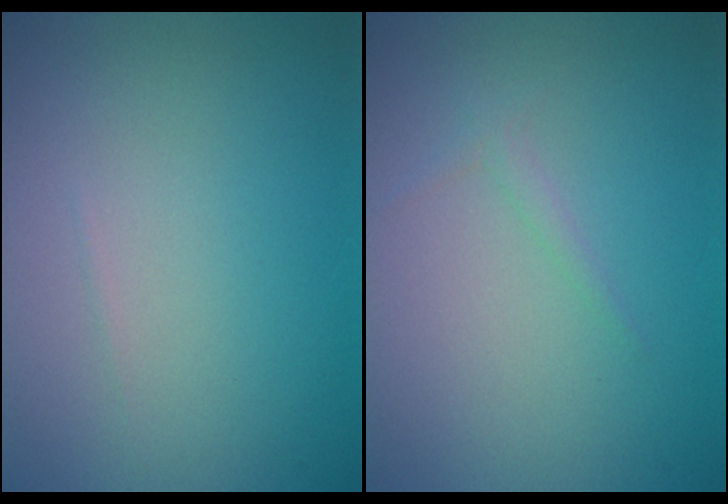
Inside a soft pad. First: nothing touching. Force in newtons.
{"total": 0.8, "press": 0.8, "slide": 0.1}